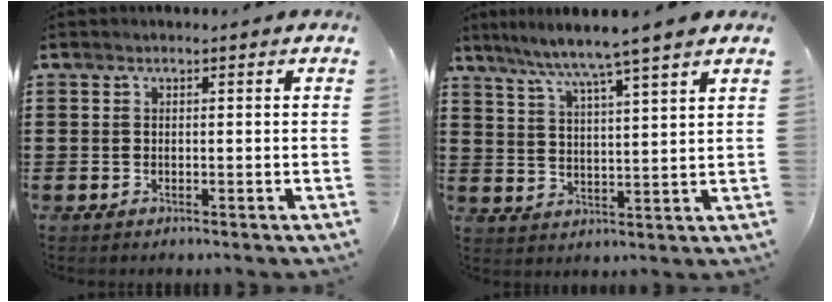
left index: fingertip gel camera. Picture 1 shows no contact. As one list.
[{"total": 5.7, "force": [4.8, -1.3, 2.7], "torque": [-0.073, -0.032, 0.076]}]